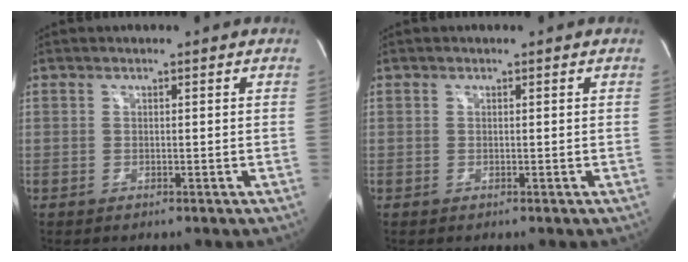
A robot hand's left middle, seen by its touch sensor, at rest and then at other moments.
{"total": 0.0}